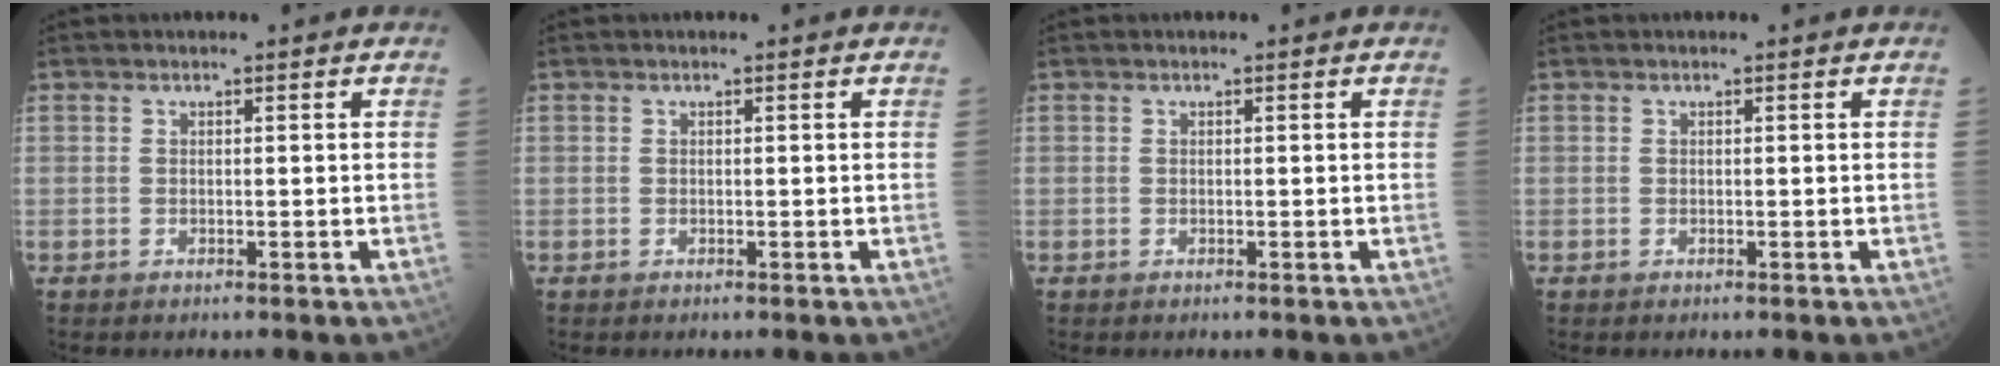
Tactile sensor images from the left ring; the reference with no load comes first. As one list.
[{"total": 0.0}, {"total": 0.0}, {"total": 0.0}]